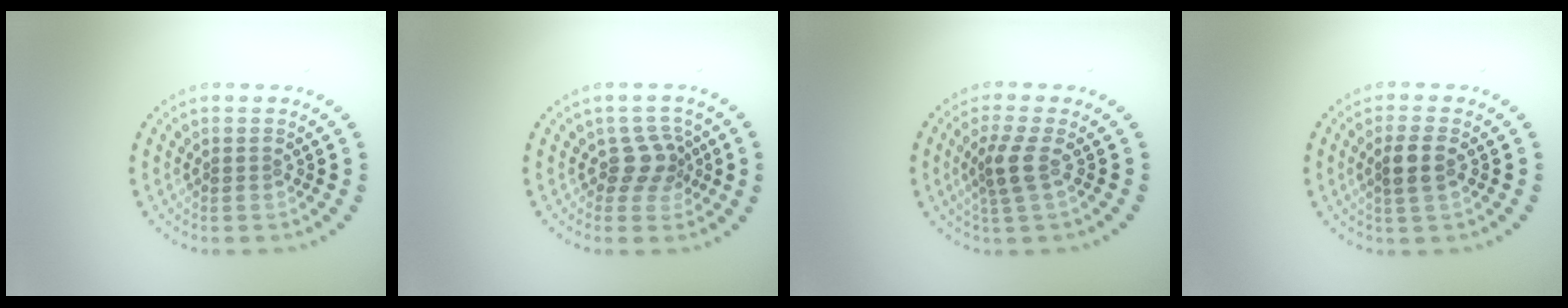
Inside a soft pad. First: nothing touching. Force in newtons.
{"total": 2.4, "press": 1.9, "slide": 1.5}
{"total": 2.3, "press": 1.9, "slide": 1.3}
{"total": 2.3, "press": 2.1, "slide": 0.8}